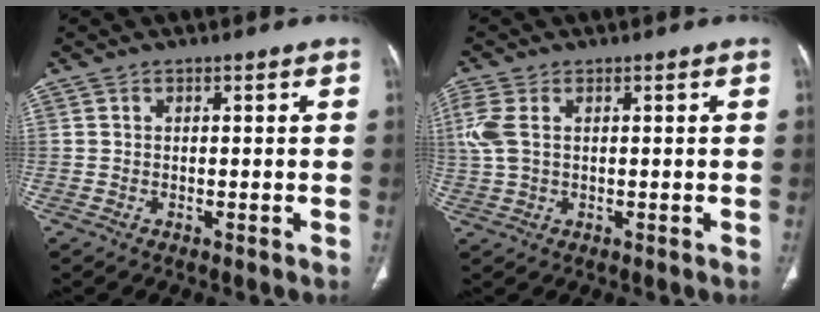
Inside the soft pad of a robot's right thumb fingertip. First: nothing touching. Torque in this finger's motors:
{"motor_torque": [-0.13, -0.08, 0.48, 0.73, 0.25]}